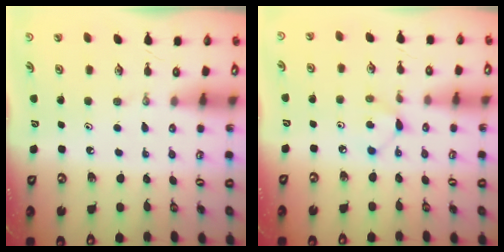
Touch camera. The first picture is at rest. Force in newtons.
{"total": 5.1, "press": 5.1, "slide": 0.4}